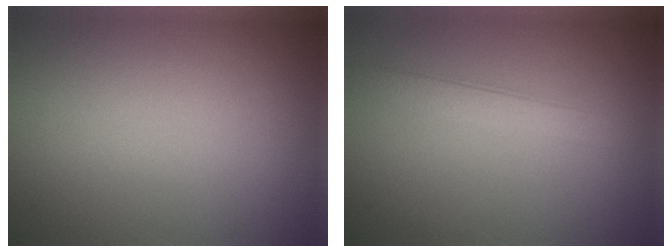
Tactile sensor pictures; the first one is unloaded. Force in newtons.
{"total": 2.3, "press": 2.2, "slide": 0.1}